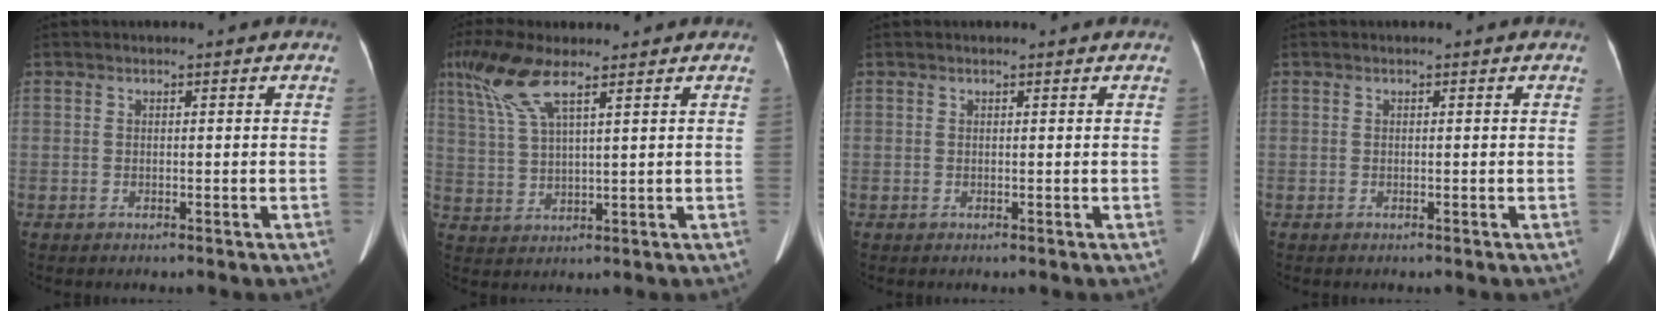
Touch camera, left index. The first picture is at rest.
{"total": 7.7, "force": [4.8, 1.1, 5.9], "torque": [-0.132, 0.010, 0.103]}
{"total": 1.1, "force": [1.0, 0.2, 0.3], "torque": [-0.009, 0.004, 0.012]}
{"total": 0.0}